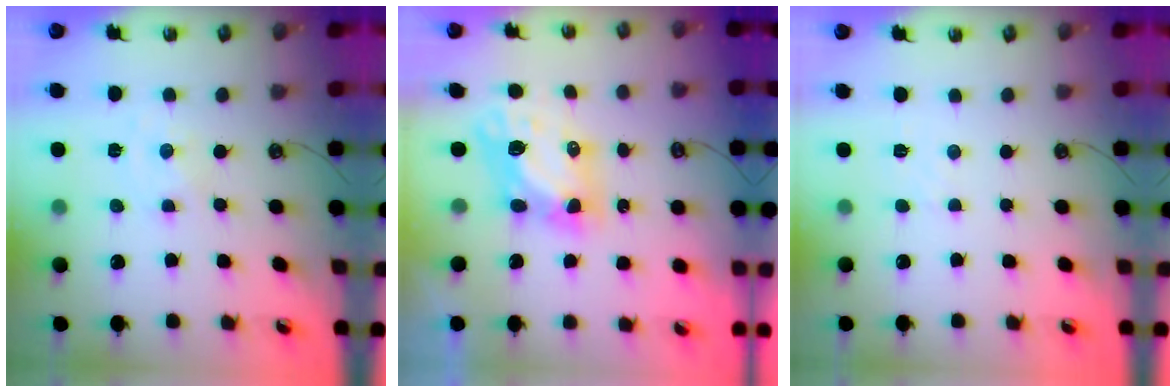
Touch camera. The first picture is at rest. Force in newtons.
{"total": 7.7, "press": 7.7, "slide": 0.6}
{"total": 2.4, "press": 2.4, "slide": 0.4}